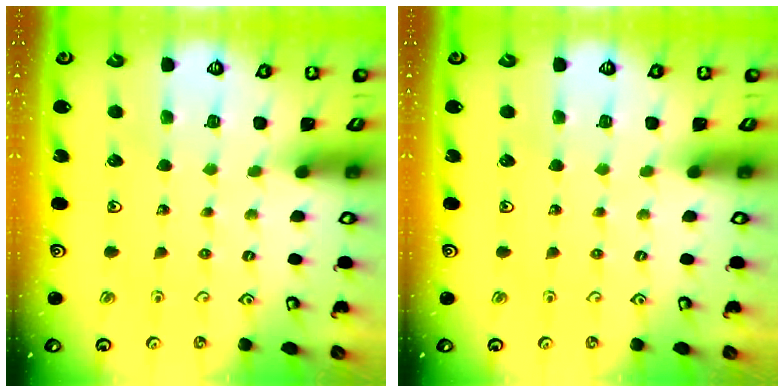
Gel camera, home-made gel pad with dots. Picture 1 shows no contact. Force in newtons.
{"total": 0.0}